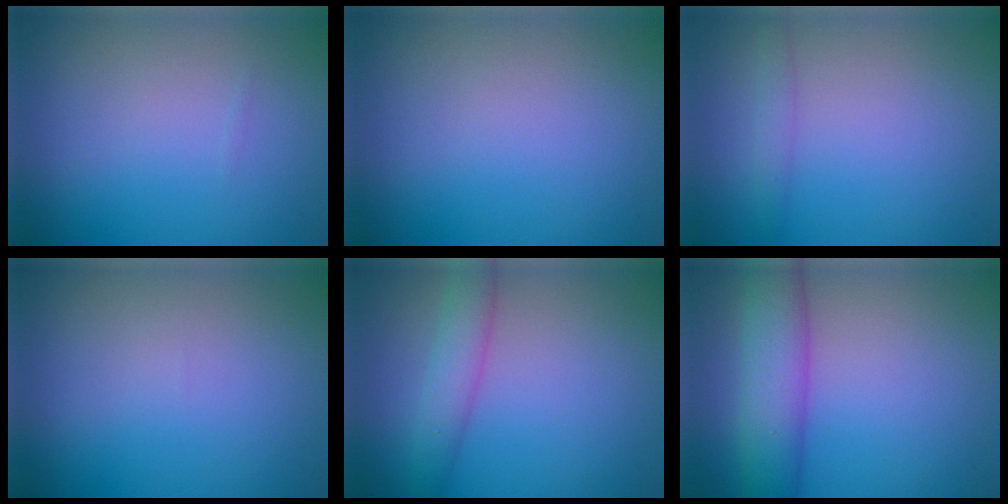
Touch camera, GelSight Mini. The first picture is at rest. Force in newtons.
{"total": 0.0}
{"total": 1.1, "press": 1.1, "slide": 0.1}
{"total": 0.0}
{"total": 2.9, "press": 2.9, "slide": 0.1}
{"total": 5.9, "press": 5.9, "slide": 0.2}